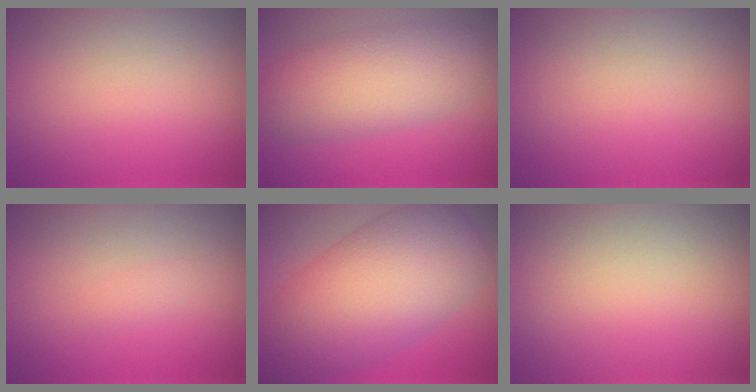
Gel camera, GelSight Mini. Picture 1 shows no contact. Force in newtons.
{"total": 6.2, "press": 6.2, "slide": 0.4}
{"total": 0.0}
{"total": 0.6, "press": 0.6, "slide": 0.0}
{"total": 11.3, "press": 11.3, "slide": 0.4}
{"total": 0.0}